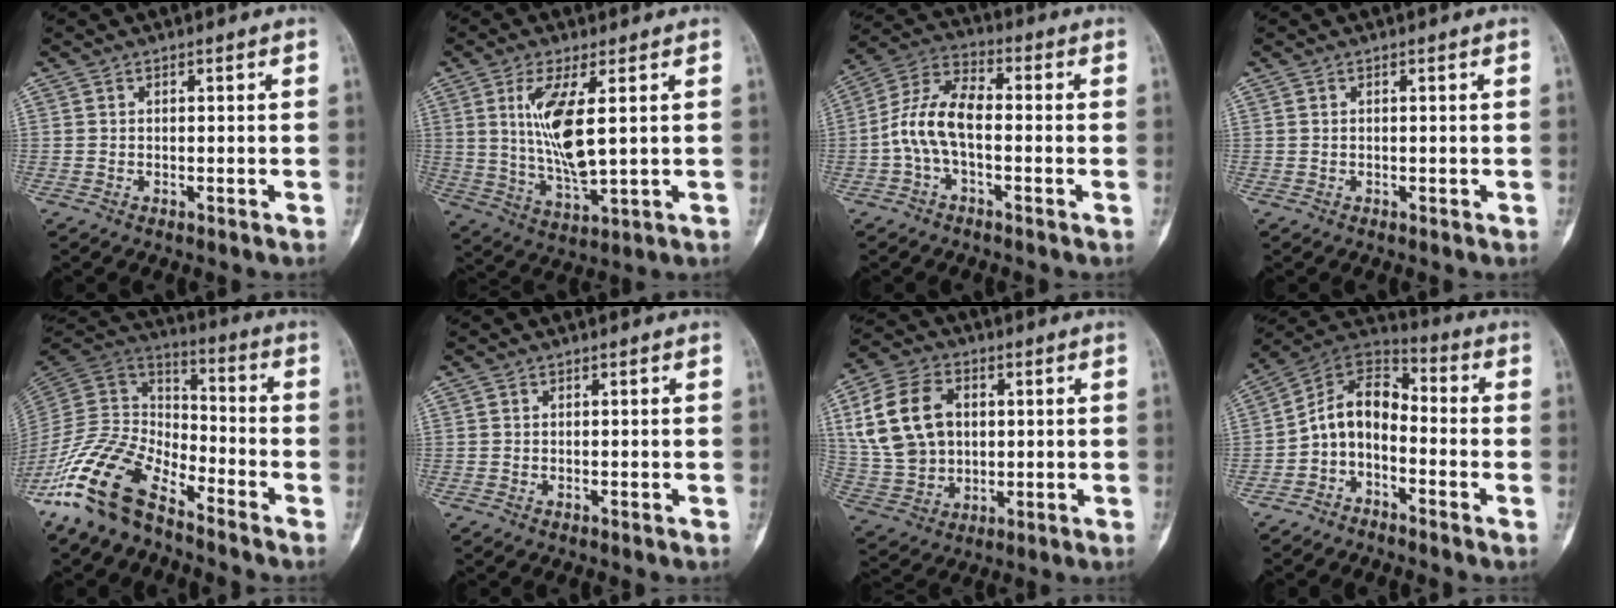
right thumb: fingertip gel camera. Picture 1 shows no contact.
{"total": 11.6, "force": [2.4, 3.1, 10.9], "torque": [-0.231, -0.030, 0.057]}
{"total": 9.6, "force": [-1.7, 4.7, 8.2], "torque": [-0.164, 0.037, -0.042]}
{"total": 0.0}
{"total": 15.7, "force": [-11.3, 6.5, 8.7], "torque": [-0.154, 0.072, -0.232]}
{"total": 0.0}
{"total": 15.8, "force": [3.4, 11.8, 9.9], "torque": [-0.172, 0.008, 0.070]}
{"total": 9.3, "force": [-3.0, 5.8, 6.7], "torque": [-0.102, 0.073, -0.070]}